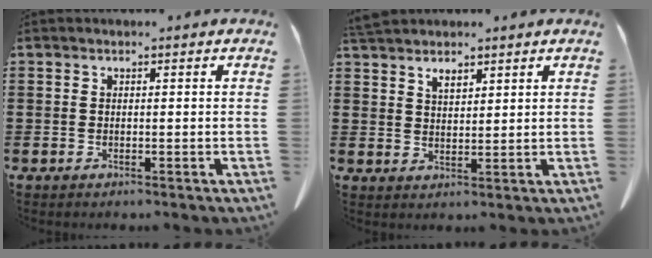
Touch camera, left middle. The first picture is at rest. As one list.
[{"total": 2.9, "force": [2.5, 1.0, 1.1], "torque": [-0.028, -0.001, 0.047]}]